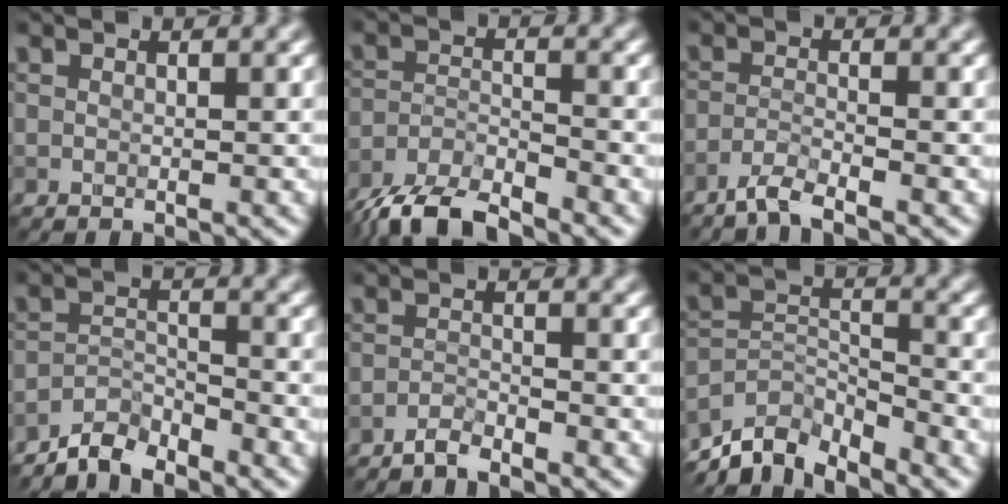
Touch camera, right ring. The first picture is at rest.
{"total": 6.8, "force": [-6.2, 1.4, 2.3], "torque": [-0.048, -0.011, -0.113]}
{"total": 2.6, "force": [-2.4, 0.2, 1.0], "torque": [-0.017, 0.002, -0.053]}
{"total": 3.7, "force": [-3.6, 0.4, 0.1], "torque": [-0.001, 0.004, -0.071]}
{"total": 1.8, "force": [-1.8, 0.1, 0.0], "torque": [0.002, 0.005, -0.035]}
{"total": 6.7, "force": [-6.0, 2.1, 2.2], "torque": [-0.043, -0.010, -0.109]}